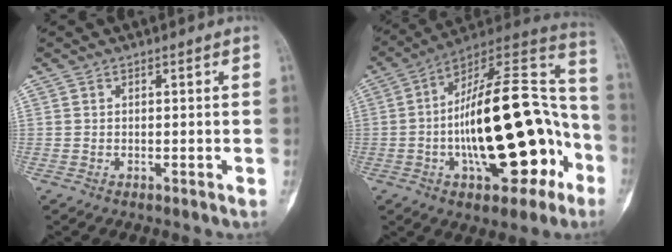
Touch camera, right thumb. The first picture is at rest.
{"total": 29.0, "force": [-6.5, 12.8, 25.2], "torque": [-0.357, 0.050, -0.091]}